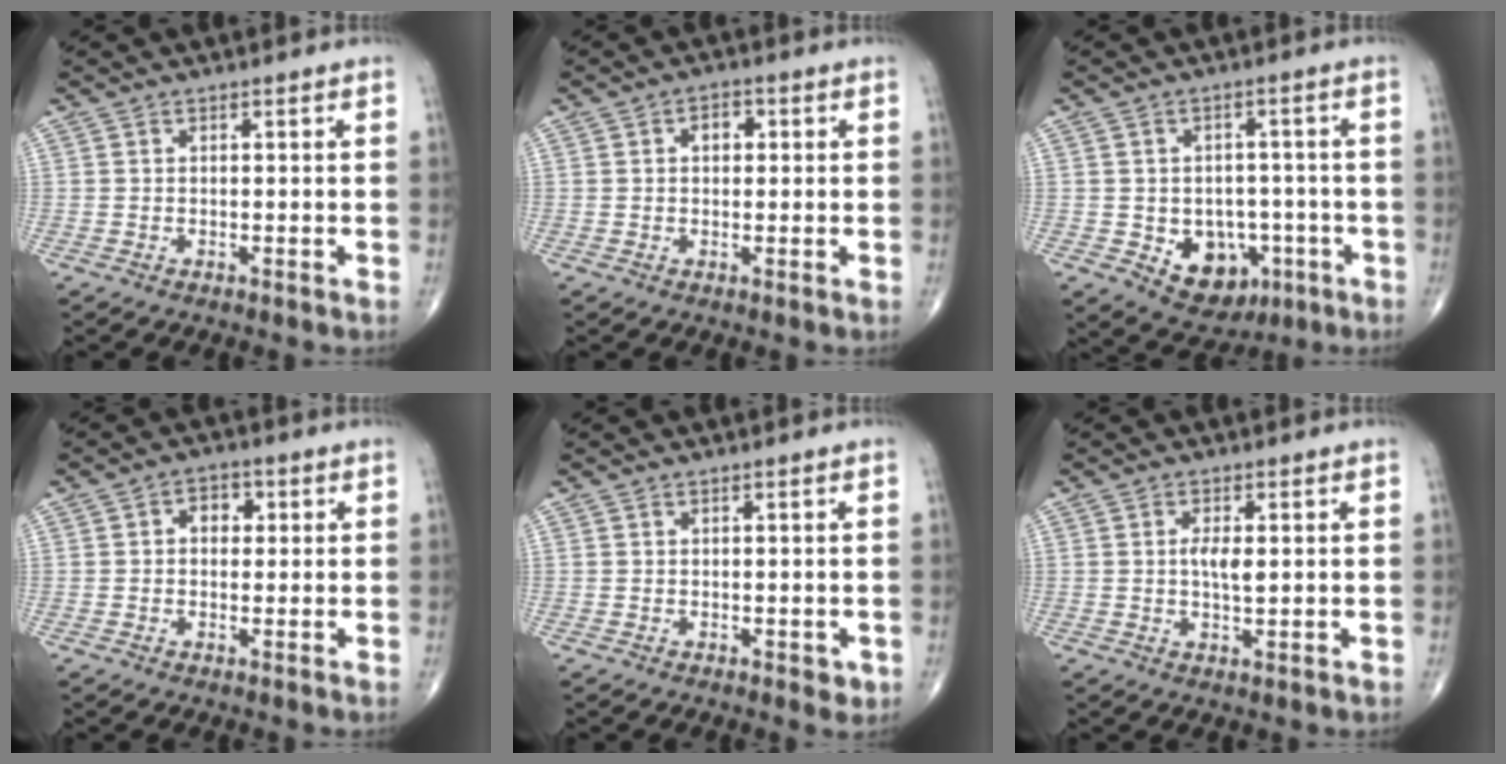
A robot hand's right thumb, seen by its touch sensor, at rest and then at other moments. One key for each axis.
{"total": 3.2, "fx": 0.7, "fy": 2.1, "fz": 2.2, "tx": -0.021, "ty": 0.006, "tz": 0.007}
{"total": 8.3, "fx": -2.6, "fy": 6.4, "fz": 4.7, "tx": -0.029, "ty": 0.017, "tz": -0.023}
{"total": 4.0, "fx": 0.8, "fy": 3.0, "fz": 2.6, "tx": -0.014, "ty": 0.004, "tz": 0.006}
{"total": 1.7, "fx": 0.0, "fy": 0.9, "fz": 1.5, "tx": -0.012, "ty": -0.003, "tz": 0.002}
{"total": 3.6, "fx": 0.5, "fy": 1.2, "fz": 3.3, "tx": -0.060, "ty": -0.005, "tz": 0.010}